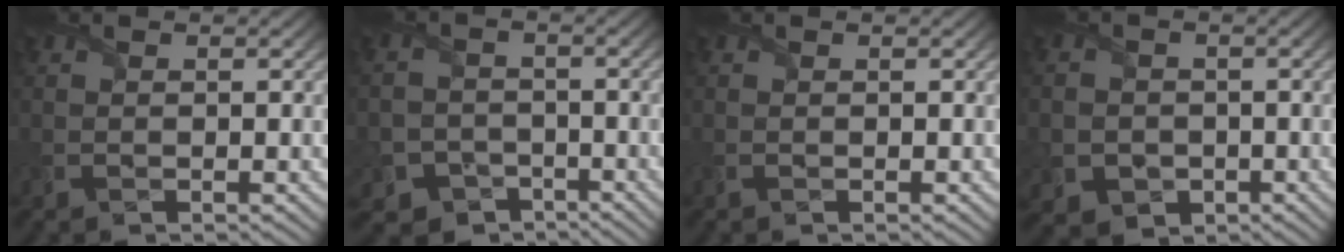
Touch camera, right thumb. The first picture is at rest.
{"total": 9.0, "force": [-5.6, 6.8, 1.7], "torque": [-0.054, -0.030, -0.113]}
{"total": 0.0}
{"total": 5.1, "force": [-1.7, 4.5, 1.5], "torque": [-0.053, -0.016, -0.047]}